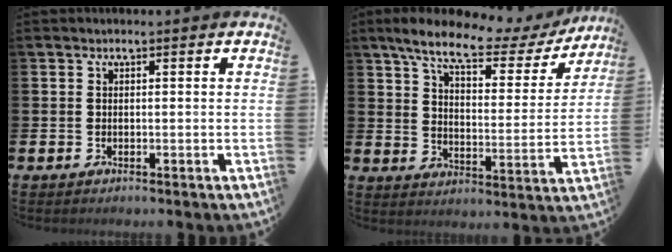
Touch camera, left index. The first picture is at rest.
{"total": 8.7, "force": [7.1, 2.3, 4.5], "torque": [-0.103, -0.044, 0.114]}